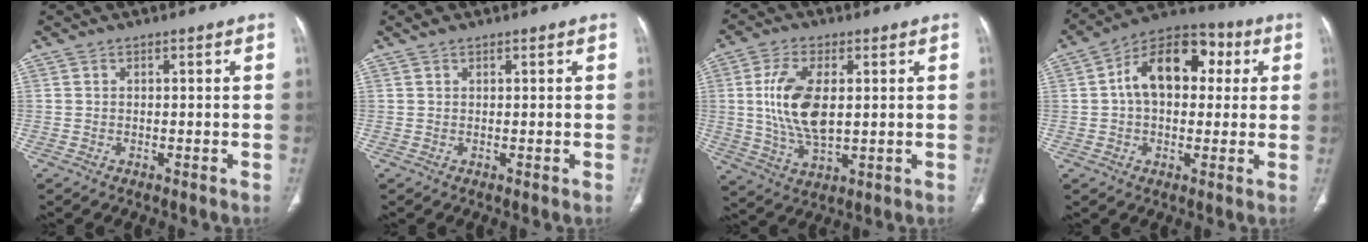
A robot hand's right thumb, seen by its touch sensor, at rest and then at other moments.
{"total": 1.3, "force": [0.9, 0.6, 0.7], "torque": [-0.012, 0.000, 0.014]}
{"total": 12.3, "force": [1.5, 6.1, 10.5], "torque": [-0.211, -0.011, 0.036]}
{"total": 15.1, "force": [2.9, 9.8, 11.1], "torque": [-0.143, 0.030, 0.035]}